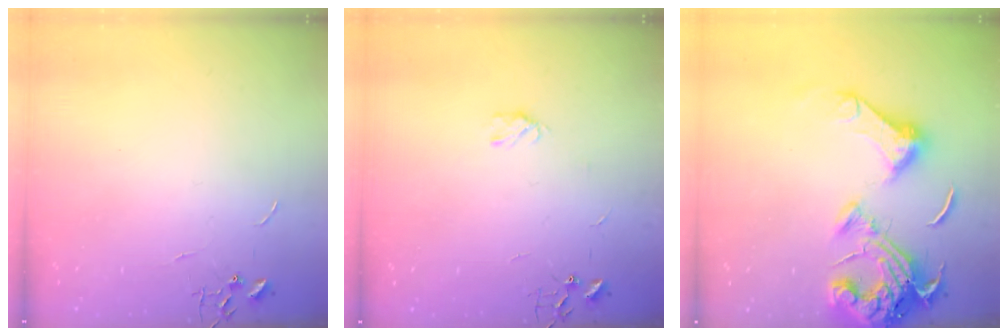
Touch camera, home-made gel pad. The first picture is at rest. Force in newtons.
{"total": 2.5, "press": 2.5, "slide": 0.5}
{"total": 18.2, "press": 18.1, "slide": 2.0}